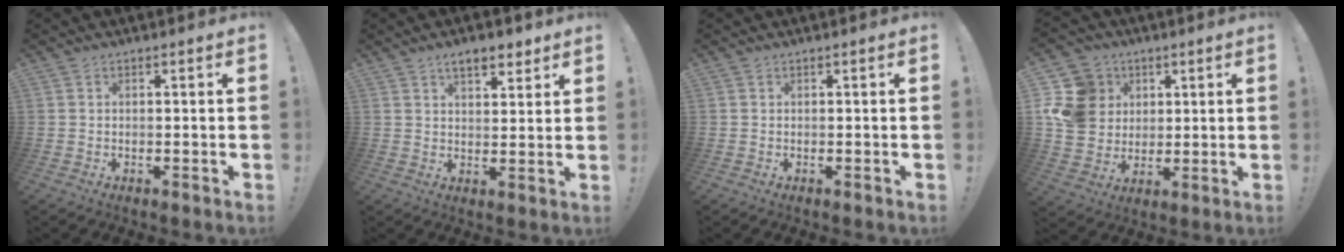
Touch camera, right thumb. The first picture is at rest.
{"total": 6.9, "force": [4.7, 3.0, 4.1], "torque": [-0.051, -0.019, 0.081]}
{"total": 0.0}
{"total": 15.0, "force": [3.6, 13.1, 6.4], "torque": [-0.111, -0.008, 0.079]}